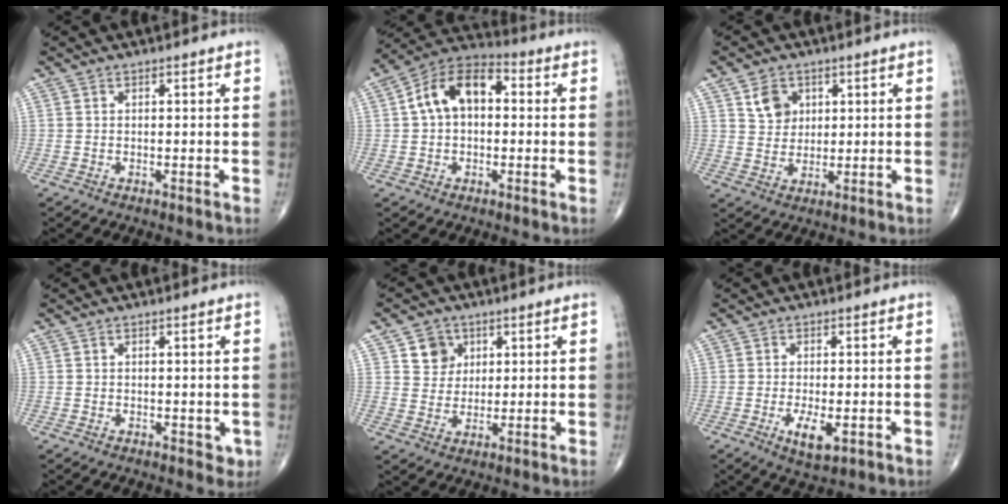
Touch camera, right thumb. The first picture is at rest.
{"total": 12.0, "force": [1.5, 7.6, 9.1], "torque": [-0.145, 0.036, 0.012]}
{"total": 5.7, "force": [2.5, 4.5, 2.4], "torque": [-0.021, -0.015, 0.047]}
{"total": 1.6, "force": [0.1, 1.2, 1.0], "torque": [-0.007, -0.001, 0.005]}
{"total": 5.8, "force": [2.4, 5.0, 1.6], "torque": [-0.002, -0.010, 0.043]}
{"total": 6.0, "force": [-1.8, 2.4, 5.2], "torque": [-0.087, -0.011, -0.024]}